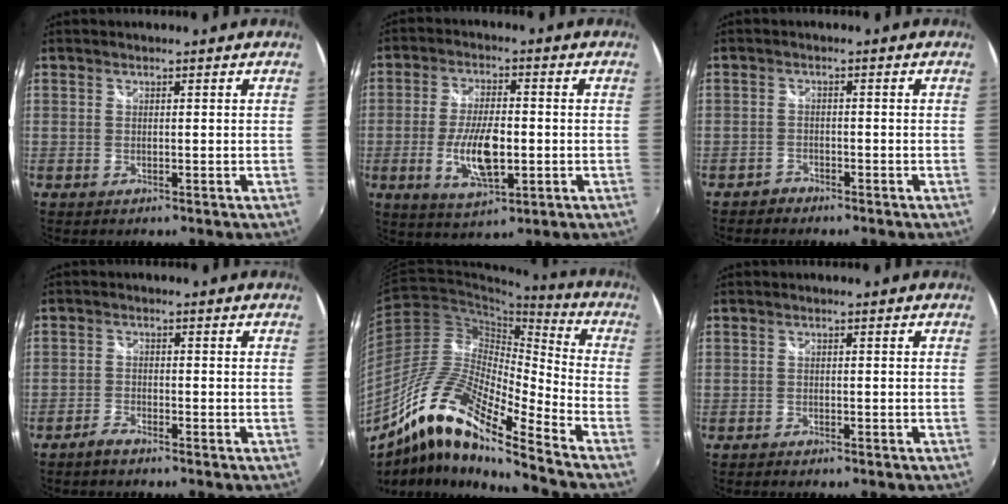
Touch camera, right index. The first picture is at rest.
{"total": 10.5, "force": [-2.4, 4.2, 9.3], "torque": [-0.182, -0.010, -0.040]}
{"total": 2.1, "force": [-1.8, 1.0, -0.1], "torque": [-0.007, 0.005, -0.036]}
{"total": 2.3, "force": [-2.1, 0.6, 0.8], "torque": [-0.029, 0.000, -0.044]}
{"total": 15.7, "force": [-11.1, 2.3, 10.9], "torque": [-0.202, 0.004, -0.230]}
{"total": 1.7, "force": [-1.5, 0.6, 0.5], "torque": [-0.018, -0.007, -0.027]}